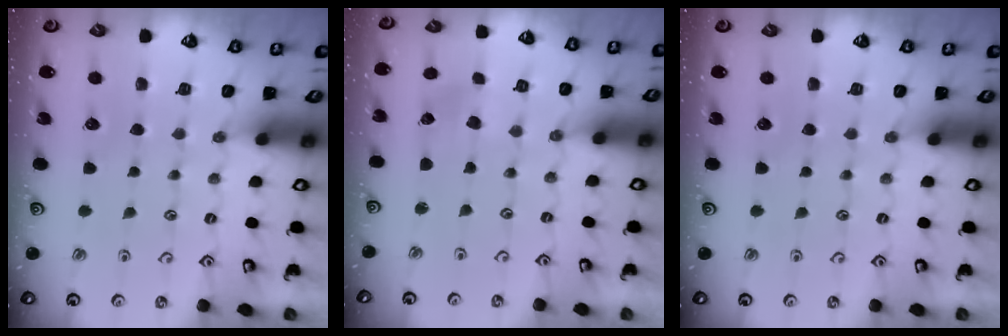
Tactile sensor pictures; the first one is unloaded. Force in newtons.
{"total": 2.6, "press": 2.6, "slide": 0.4}
{"total": 0.0}